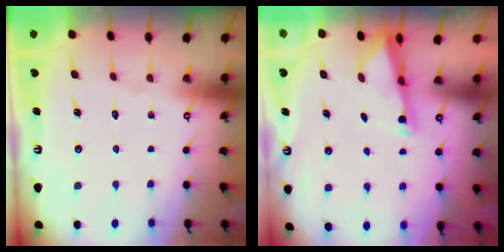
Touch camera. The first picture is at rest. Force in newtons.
{"total": 2.8, "press": 2.8, "slide": 0.6}